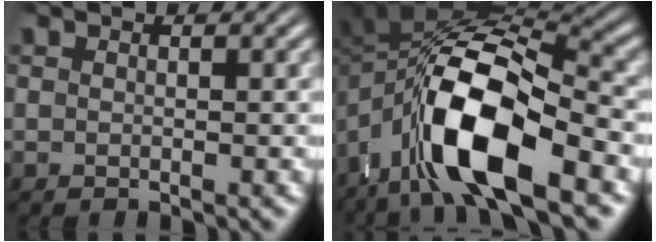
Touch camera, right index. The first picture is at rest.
{"total": 13.6, "force": [-2.4, 7.8, 10.8], "torque": [-0.207, -0.022, -0.034]}